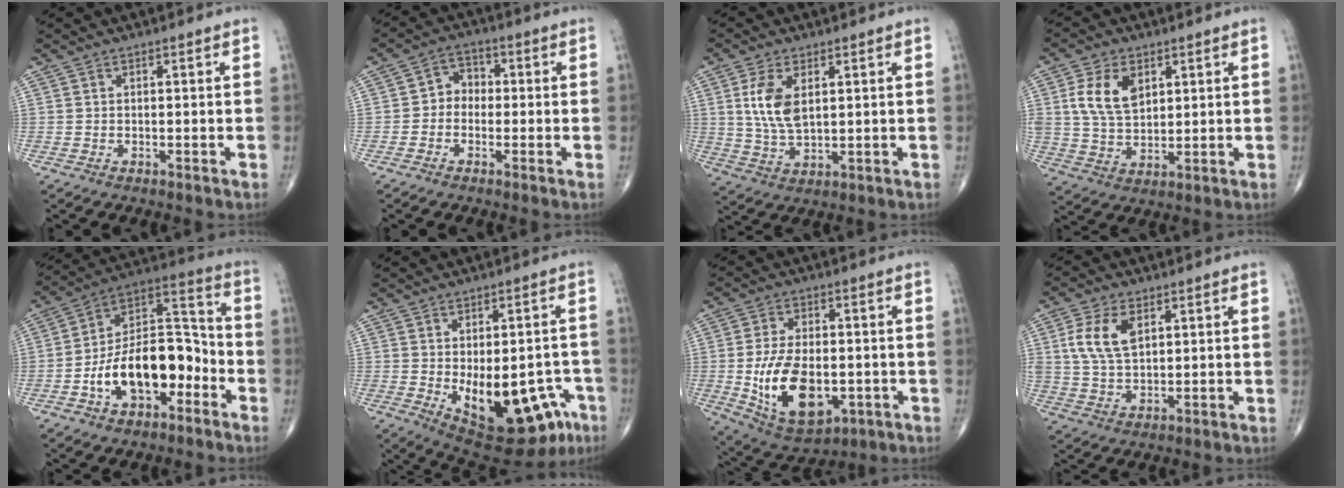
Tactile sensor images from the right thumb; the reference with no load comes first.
{"total": 4.7, "force": [-0.6, 4.0, 2.3], "torque": [-0.013, 0.022, -0.025]}
{"total": 8.3, "force": [2.3, 4.3, 6.7], "torque": [-0.132, -0.011, 0.051]}
{"total": 9.6, "force": [3.3, 6.1, 6.7], "torque": [-0.115, -0.010, 0.068]}
{"total": 18.1, "force": [-6.1, 10.2, 13.6], "torque": [-0.197, 0.066, -0.106]}
{"total": 19.3, "force": [-6.0, 9.5, 15.7], "torque": [-0.171, 0.010, -0.055]}
{"total": 16.2, "force": [-3.0, 9.1, 13.1], "torque": [-0.213, -0.005, -0.030]}
{"total": 8.9, "force": [2.9, 5.0, 6.7], "torque": [-0.135, -0.005, 0.058]}